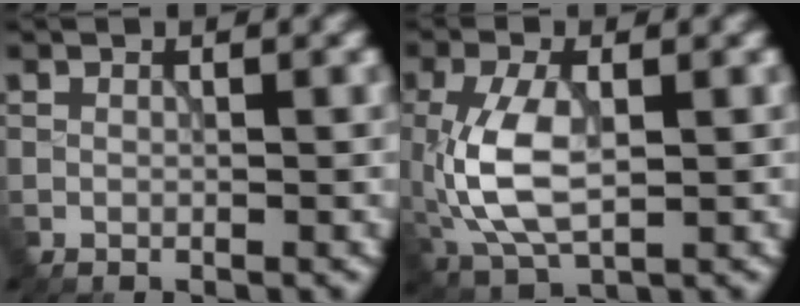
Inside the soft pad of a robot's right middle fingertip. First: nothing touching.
{"total": 6.7, "force": [-0.4, 3.4, 5.8], "torque": [-0.139, -0.002, -0.004]}